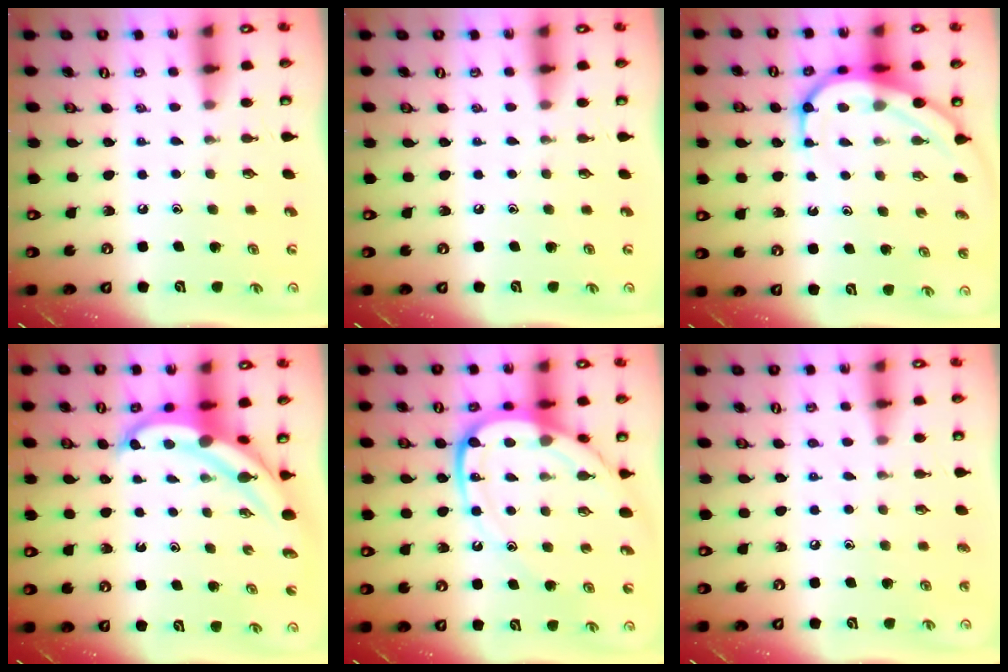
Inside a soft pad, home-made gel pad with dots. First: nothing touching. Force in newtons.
{"total": 0.0}
{"total": 9.4, "press": 9.4, "slide": 1.0}
{"total": 6.4, "press": 6.3, "slide": 0.8}
{"total": 16.3, "press": 16.2, "slide": 1.8}
{"total": 4.4, "press": 4.4, "slide": 0.4}